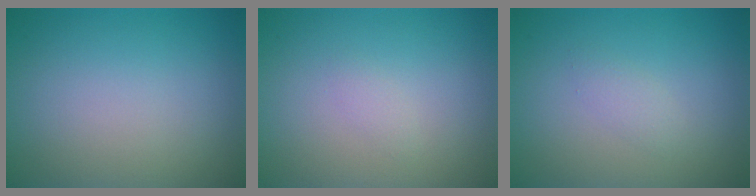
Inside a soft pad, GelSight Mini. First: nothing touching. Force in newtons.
{"total": 0.6, "press": 0.6, "slide": 0.1}
{"total": 1.1, "press": 1.1, "slide": 0.0}